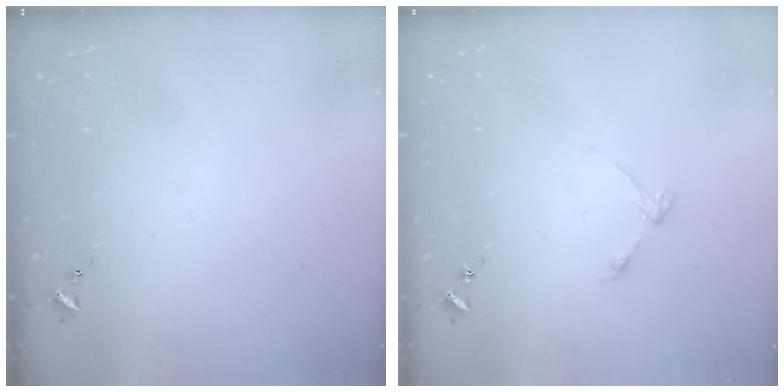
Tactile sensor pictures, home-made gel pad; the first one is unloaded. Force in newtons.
{"total": 4.2, "press": 4.1, "slide": 0.4}